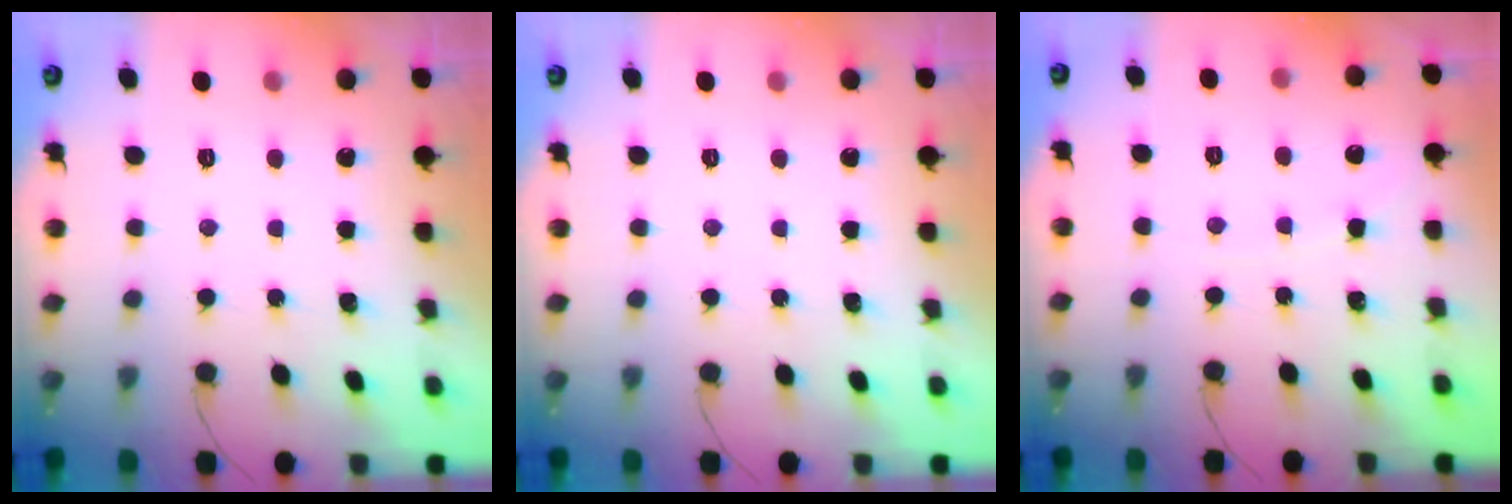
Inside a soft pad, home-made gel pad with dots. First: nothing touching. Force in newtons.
{"total": 0.0}
{"total": 2.1, "press": 2.1, "slide": 0.3}